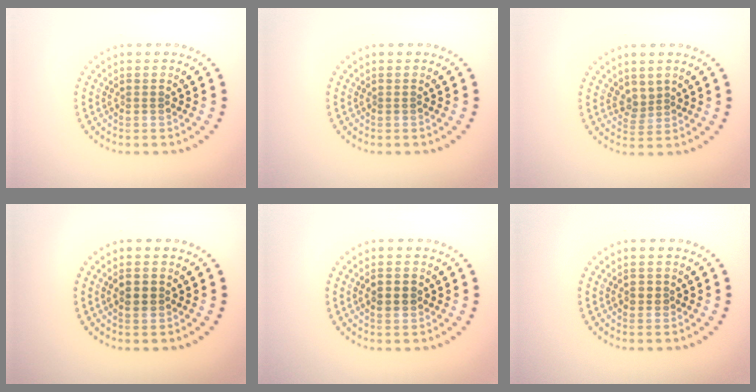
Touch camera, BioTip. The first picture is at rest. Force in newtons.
{"total": 0.0}
{"total": 1.7, "press": 1.1, "slide": 1.2}
{"total": 1.8, "press": 1.8, "slide": 0.1}
{"total": 2.2, "press": 2.2, "slide": 0.1}
{"total": 1.2, "press": 1.2, "slide": 0.4}